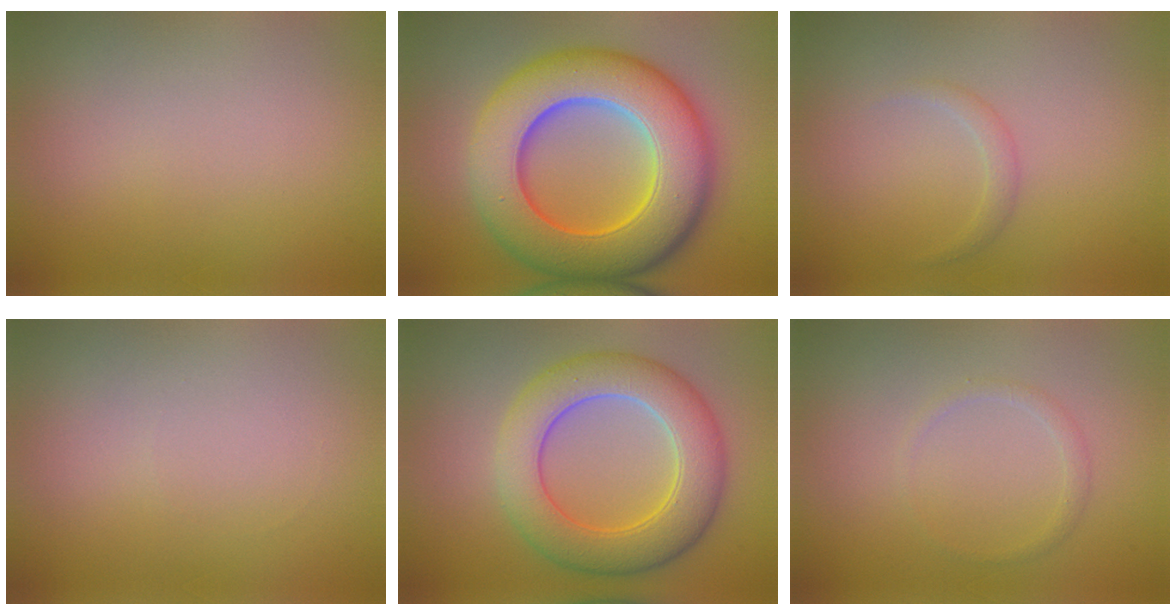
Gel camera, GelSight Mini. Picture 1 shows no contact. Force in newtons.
{"total": 12.8, "press": 12.8, "slide": 0.3}
{"total": 1.0, "press": 1.0, "slide": 0.1}
{"total": 0.0}
{"total": 7.6, "press": 7.6, "slide": 0.1}
{"total": 0.9, "press": 0.9, "slide": 0.0}